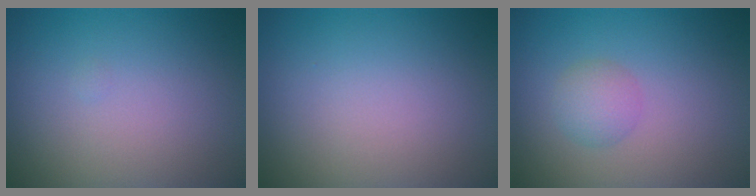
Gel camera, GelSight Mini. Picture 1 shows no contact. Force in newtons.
{"total": 0.0}
{"total": 1.9, "press": 1.9, "slide": 0.0}